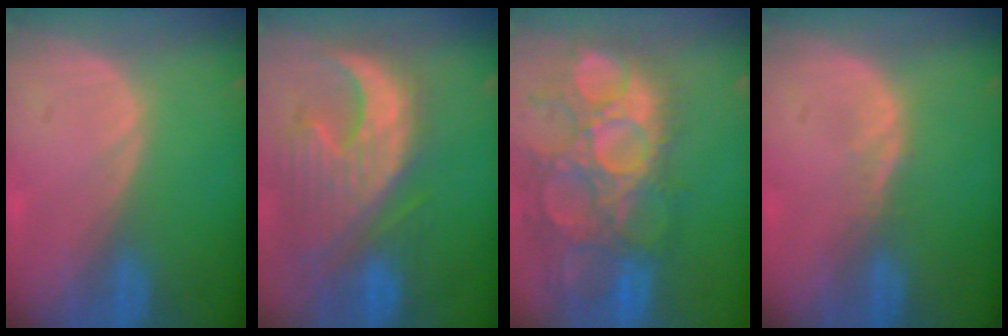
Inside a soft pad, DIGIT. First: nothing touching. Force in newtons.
{"total": 12.8, "press": 11.2, "slide": 6.3}
{"total": 14.7, "press": 12.7, "slide": 7.6}
{"total": 1.1, "press": 1.1, "slide": 0.1}